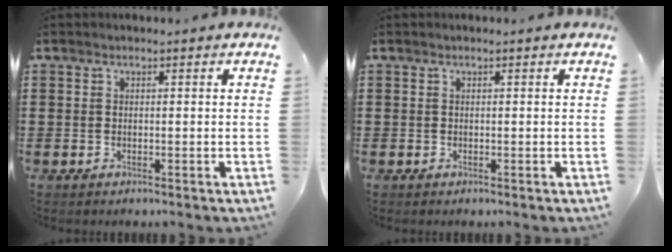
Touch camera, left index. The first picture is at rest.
{"total": 0.0}